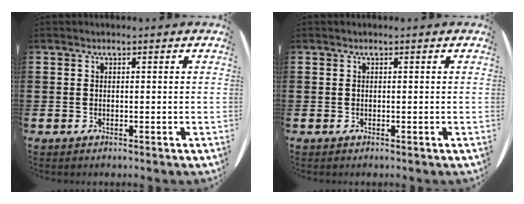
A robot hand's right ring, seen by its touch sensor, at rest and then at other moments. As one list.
[{"total": 0.0}]